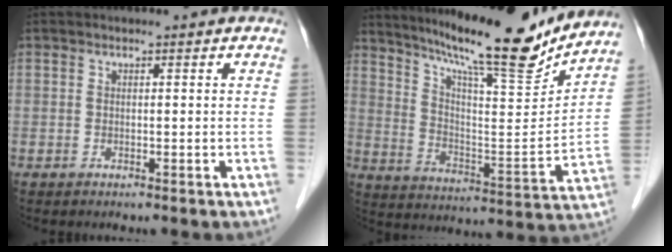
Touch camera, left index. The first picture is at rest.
{"total": 20.6, "force": [17.9, 1.5, 10.2], "torque": [-0.170, -0.030, 0.271]}